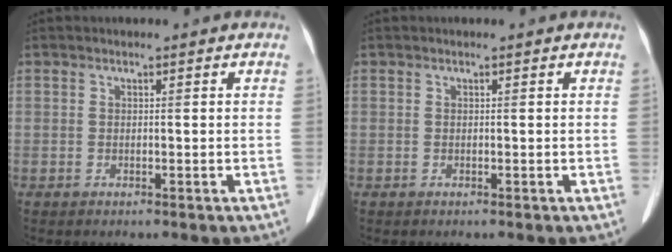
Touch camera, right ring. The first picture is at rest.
{"total": 0.0}